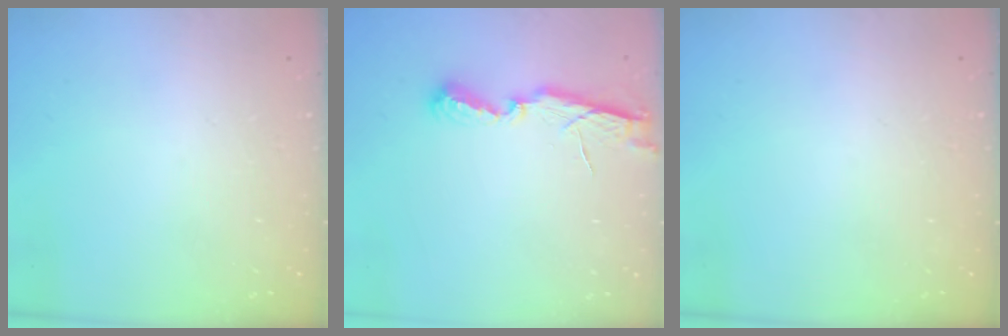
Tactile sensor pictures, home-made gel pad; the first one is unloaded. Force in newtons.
{"total": 6.5, "press": 6.5, "slide": 0.5}
{"total": 0.0}